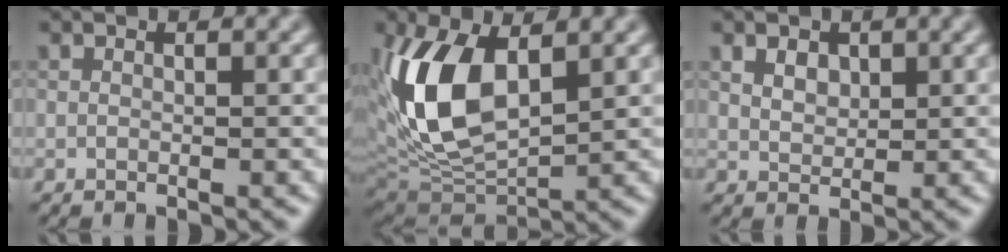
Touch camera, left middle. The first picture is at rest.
{"total": 9.7, "force": [1.3, 5.0, 8.2], "torque": [-0.188, 0.005, 0.025]}
{"total": 1.0, "force": [0.4, 0.8, 0.4], "torque": [-0.015, 0.003, 0.022]}